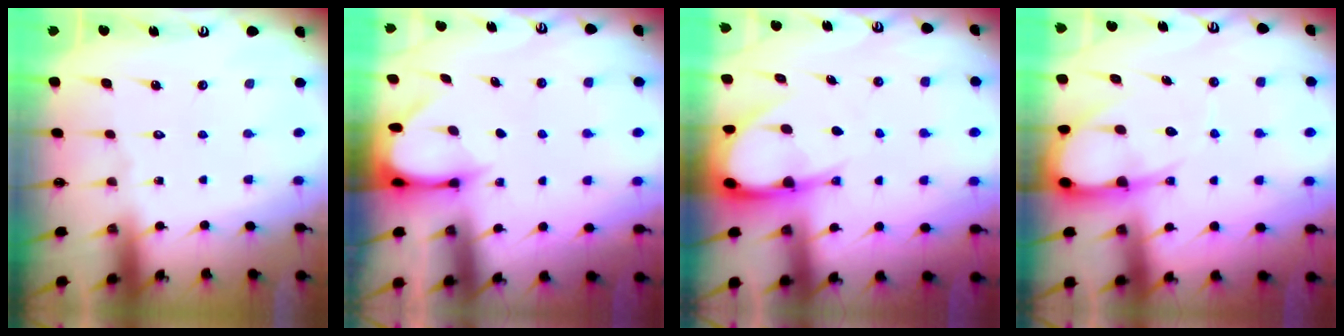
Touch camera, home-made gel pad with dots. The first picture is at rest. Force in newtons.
{"total": 3.3, "press": 3.3, "slide": 0.2}
{"total": 8.8, "press": 8.8, "slide": 0.9}
{"total": 8.8, "press": 8.7, "slide": 1.1}